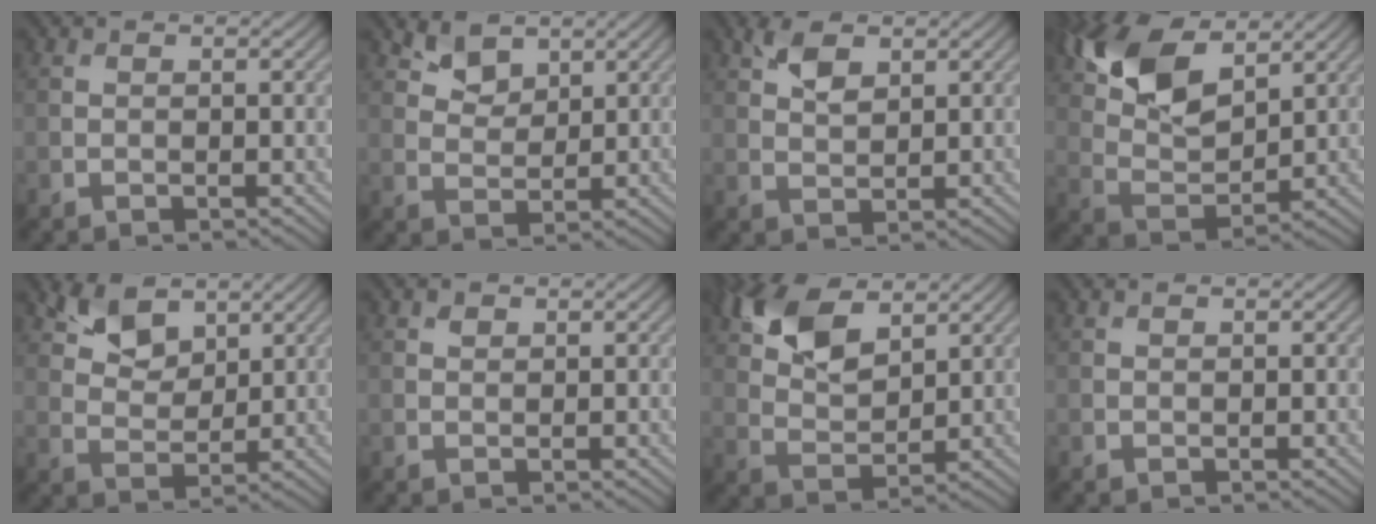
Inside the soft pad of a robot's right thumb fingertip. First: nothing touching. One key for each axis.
{"total": 3.5, "fx": 2.6, "fy": 1.9, "fz": 1.4, "tx": -0.035, "ty": -0.005, "tz": 0.053}
{"total": 3.4, "fx": 2.0, "fy": 1.7, "fz": 2.3, "tx": -0.052, "ty": 0.000, "tz": 0.039}
{"total": 12.3, "fx": 6.9, "fy": 5.5, "fz": 8.6, "tx": -0.193, "ty": 0.017, "tz": 0.136}
{"total": 5.5, "fx": 3.7, "fy": 3.0, "fz": 2.7, "tx": -0.061, "ty": -0.005, "tz": 0.071}
{"total": 0.7, "fx": 0.5, "fy": 0.4, "fz": 0.2, "tx": -0.004, "ty": -0.003, "tz": 0.010}
{"total": 9.6, "fx": 5.3, "fy": 4.6, "fz": 6.5, "tx": -0.151, "ty": 0.012, "tz": 0.105}
{"total": 0.0}